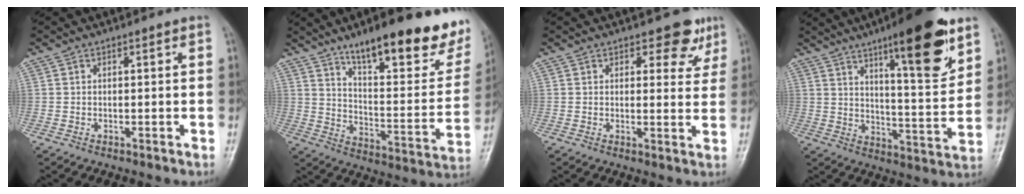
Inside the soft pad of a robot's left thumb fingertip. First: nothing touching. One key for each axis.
{"total": 25.5, "fx": 17.3, "fy": 7.5, "fz": 17.2, "tx": -0.194, "ty": -0.078, "tz": 0.251}
{"total": 5.5, "fx": 3.7, "fy": 3.2, "fz": 2.6, "tx": 0.005, "ty": -0.018, "tz": 0.042}
{"total": 17.7, "fx": 10.3, "fy": 4.0, "fz": 13.8, "tx": -0.176, "ty": -0.060, "tz": 0.157}